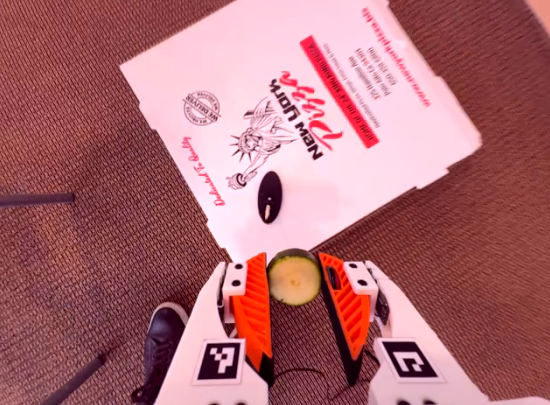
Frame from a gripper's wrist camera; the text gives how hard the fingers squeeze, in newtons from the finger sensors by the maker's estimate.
{"total": 7.1, "left": 7.0, "right": 7.2}